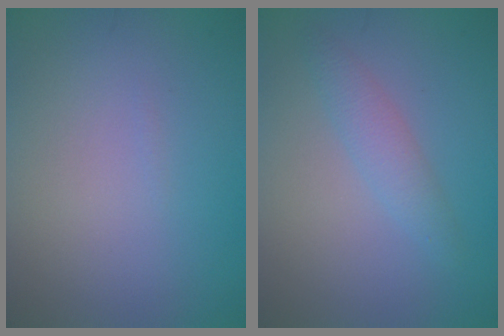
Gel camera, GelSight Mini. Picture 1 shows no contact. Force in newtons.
{"total": 2.1, "press": 2.1, "slide": 0.2}